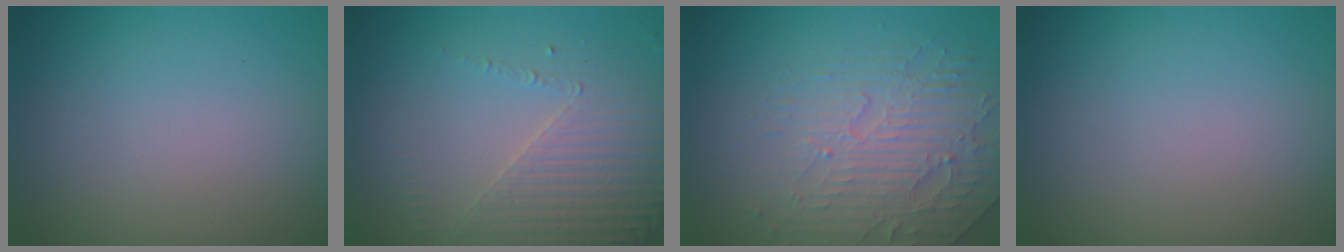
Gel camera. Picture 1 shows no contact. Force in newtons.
{"total": 4.2, "press": 3.1, "slide": 2.9}
{"total": 4.0, "press": 3.6, "slide": 1.6}
{"total": 0.0}